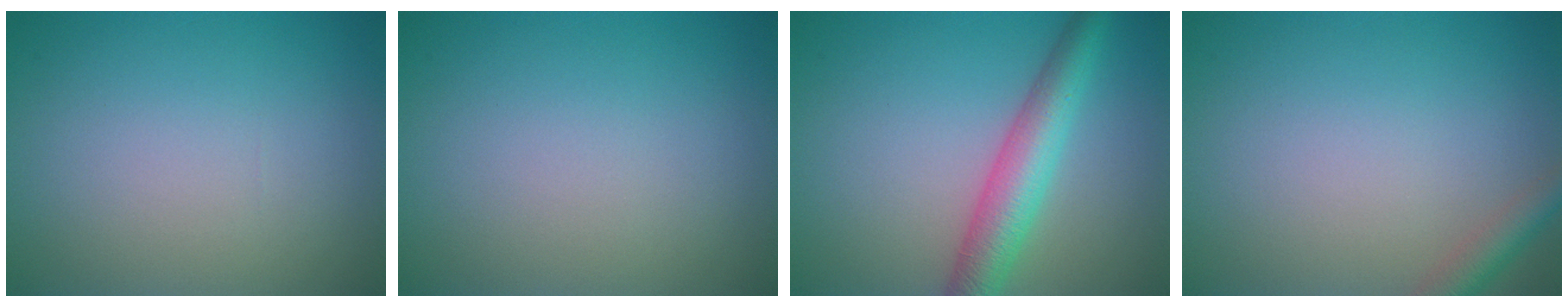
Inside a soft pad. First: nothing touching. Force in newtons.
{"total": 0.0}
{"total": 5.1, "press": 5.1, "slide": 0.1}
{"total": 2.2, "press": 2.2, "slide": 0.2}